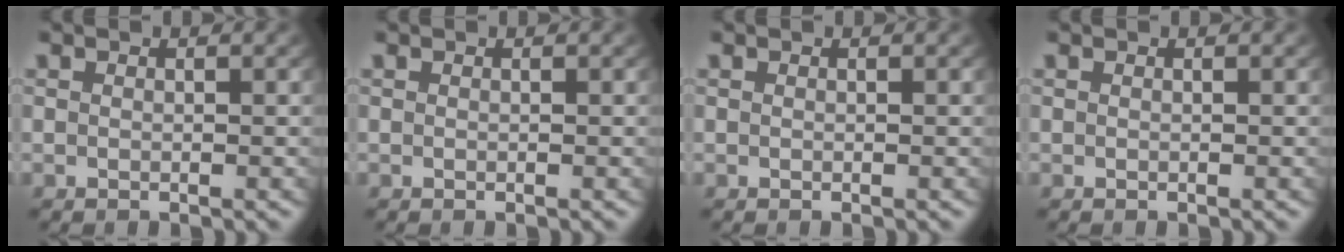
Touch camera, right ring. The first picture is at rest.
{"total": 0.0}
{"total": 0.0}
{"total": 0.0}